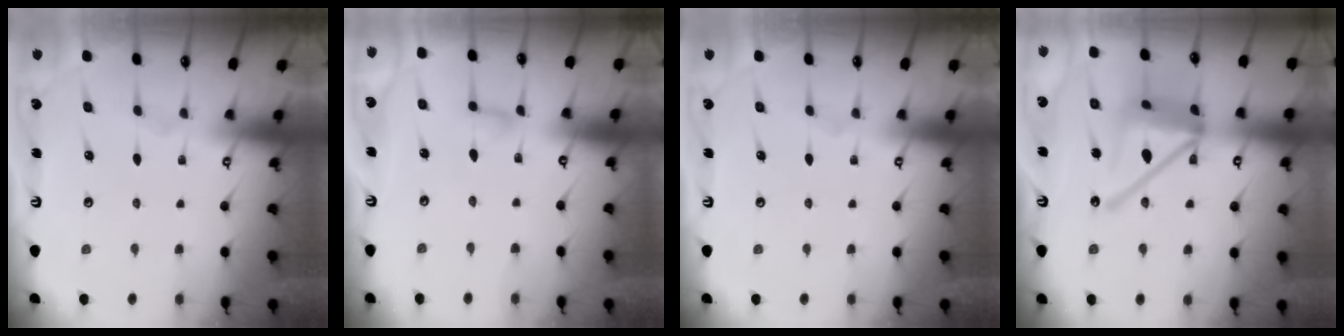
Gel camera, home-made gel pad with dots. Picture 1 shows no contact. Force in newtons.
{"total": 3.9, "press": 3.8, "slide": 0.5}
{"total": 0.0}
{"total": 18.7, "press": 18.6, "slide": 1.7}